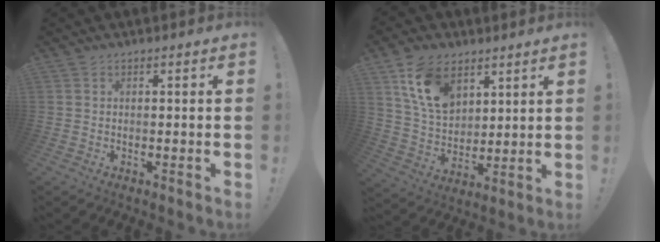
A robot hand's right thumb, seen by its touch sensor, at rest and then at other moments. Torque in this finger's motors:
{"motor_torque": [0.93, 2.62, 0.36, -0.06, 0.29]}